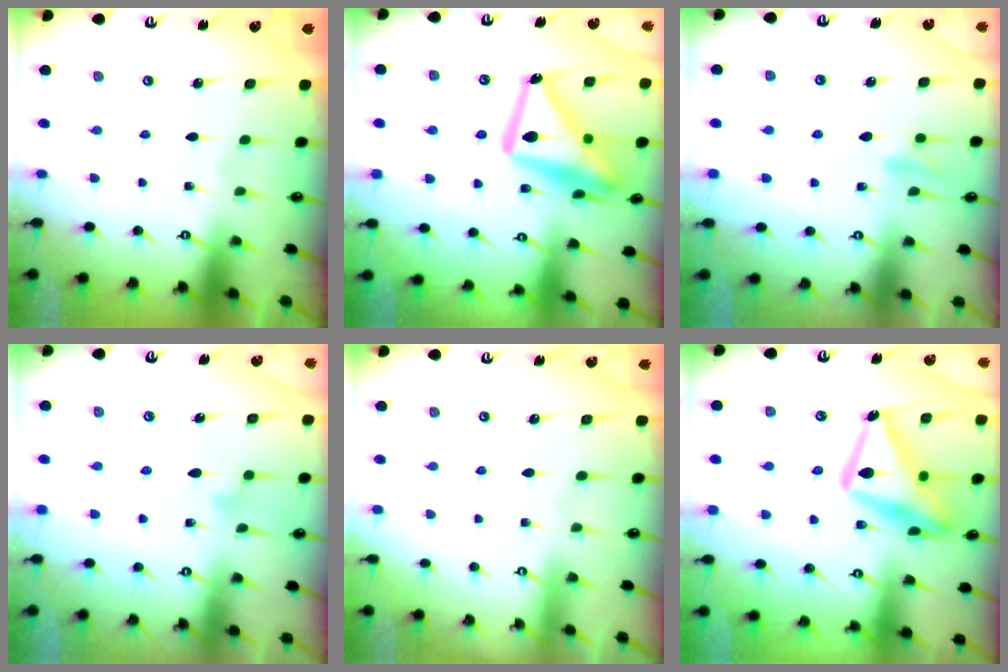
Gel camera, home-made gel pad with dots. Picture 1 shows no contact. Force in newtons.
{"total": 18.5, "press": 18.4, "slide": 1.6}
{"total": 9.1, "press": 9.0, "slide": 1.8}
{"total": 9.8, "press": 9.8, "slide": 0.6}
{"total": 3.9, "press": 3.9, "slide": 0.1}
{"total": 20.7, "press": 20.6, "slide": 1.3}